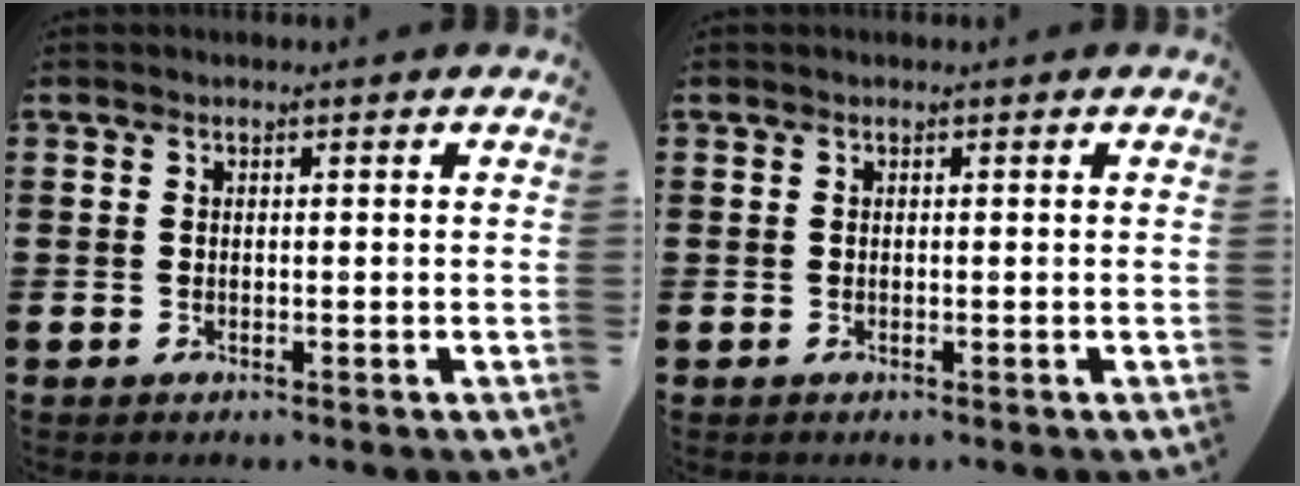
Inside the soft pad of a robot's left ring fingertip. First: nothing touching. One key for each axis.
{"total": 0.0}